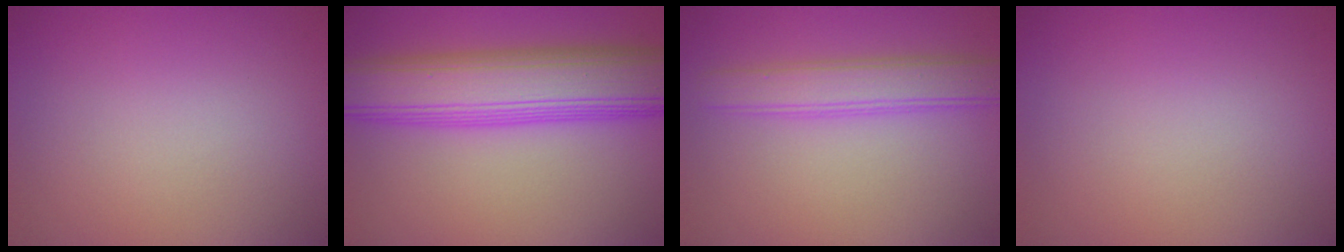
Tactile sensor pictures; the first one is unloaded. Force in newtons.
{"total": 10.0, "press": 10.0, "slide": 0.1}
{"total": 3.9, "press": 3.9, "slide": 0.1}
{"total": 0.0}